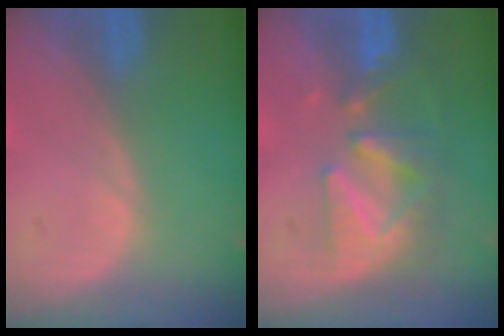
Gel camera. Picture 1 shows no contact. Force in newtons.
{"total": 8.6, "press": 8.0, "slide": 3.1}